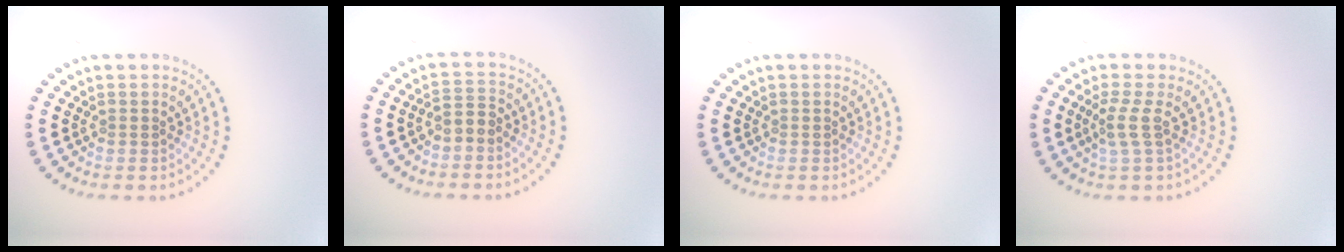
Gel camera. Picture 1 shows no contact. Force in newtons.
{"total": 1.6, "press": 1.2, "slide": 1.1}
{"total": 0.0}
{"total": 2.1, "press": 1.5, "slide": 1.4}